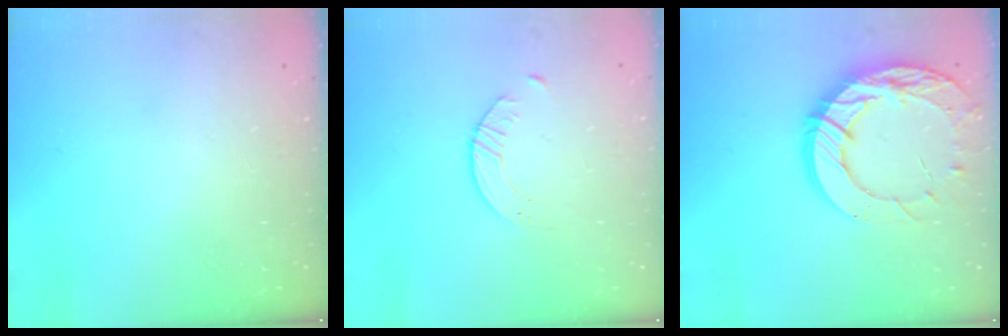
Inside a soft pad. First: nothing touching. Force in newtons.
{"total": 2.1, "press": 2.0, "slide": 0.3}
{"total": 18.0, "press": 17.9, "slide": 1.6}